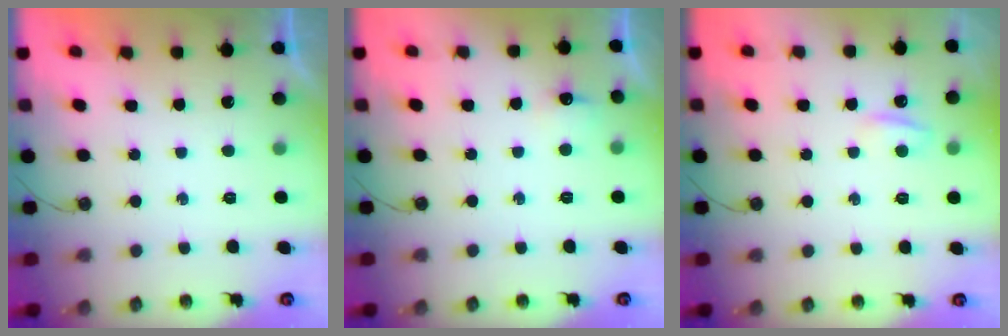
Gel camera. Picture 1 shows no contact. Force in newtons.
{"total": 5.7, "press": 5.5, "slide": 1.1}
{"total": 4.1, "press": 4.1, "slide": 0.6}